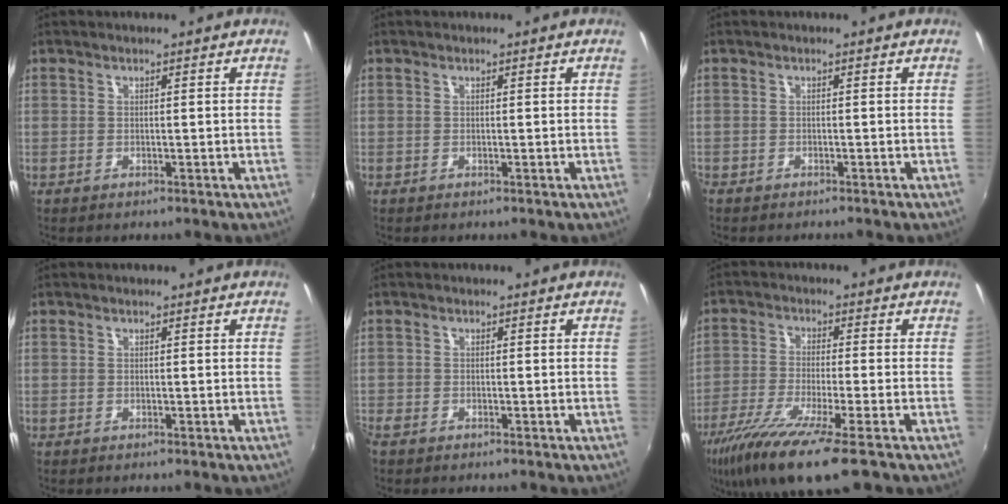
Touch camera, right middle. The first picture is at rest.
{"total": 0.0}
{"total": 1.9, "force": [-1.6, 0.8, 0.6], "torque": [-0.016, -0.008, -0.024]}
{"total": 0.0}
{"total": 2.5, "force": [-1.6, 1.4, 1.2], "torque": [-0.025, -0.007, -0.029]}
{"total": 14.2, "force": [-9.3, 1.7, 10.7], "torque": [-0.223, -0.053, -0.169]}